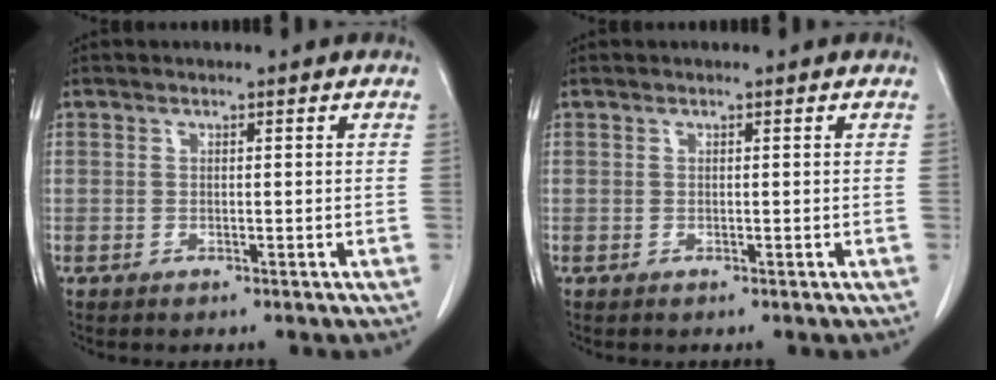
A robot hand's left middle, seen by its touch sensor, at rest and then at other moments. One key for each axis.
{"total": 0.0}